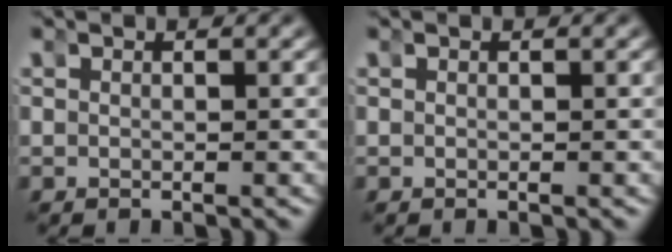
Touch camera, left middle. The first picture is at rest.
{"total": 0.0}